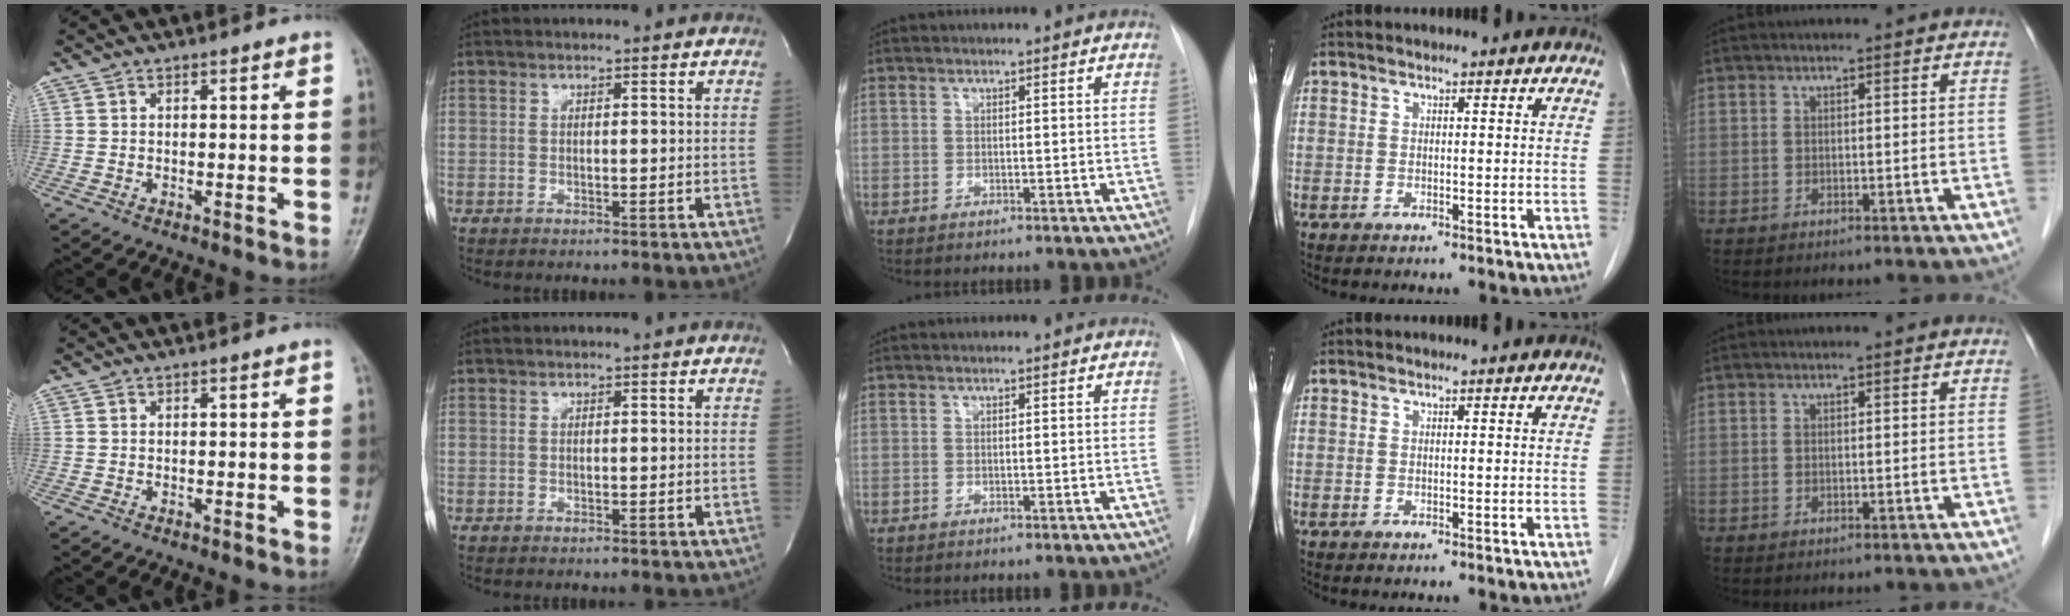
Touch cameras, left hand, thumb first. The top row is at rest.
{}